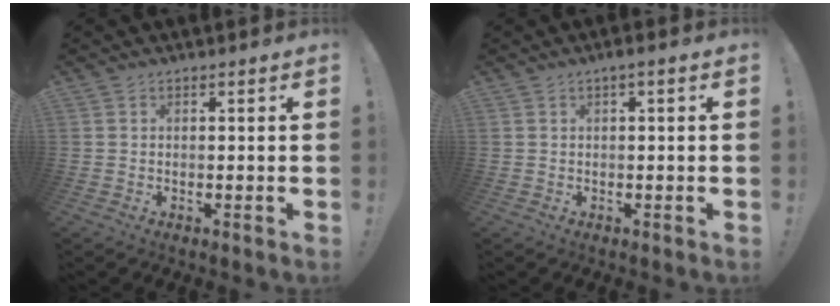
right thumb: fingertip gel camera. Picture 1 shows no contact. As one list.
[{"total": 1.8, "force": [-0.2, 0.1, 1.8], "torque": [-0.029, 0.002, -0.006]}]